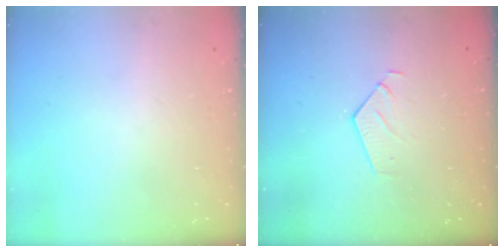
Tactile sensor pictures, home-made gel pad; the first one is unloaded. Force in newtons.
{"total": 4.6, "press": 4.5, "slide": 0.4}